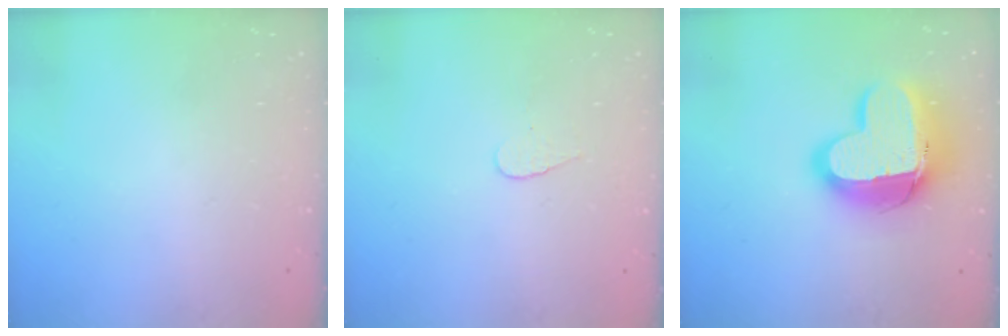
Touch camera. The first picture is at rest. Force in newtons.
{"total": 3.7, "press": 3.7, "slide": 0.4}
{"total": 17.0, "press": 17.0, "slide": 1.2}